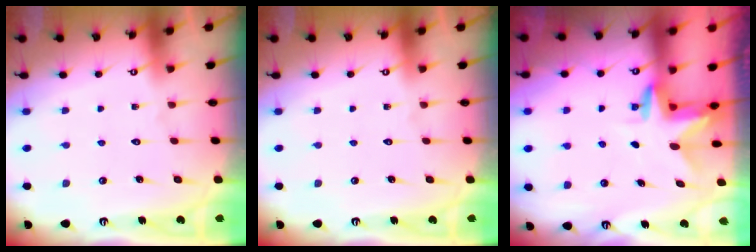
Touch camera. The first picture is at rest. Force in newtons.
{"total": 0.0}
{"total": 3.2, "press": 3.2, "slide": 0.2}